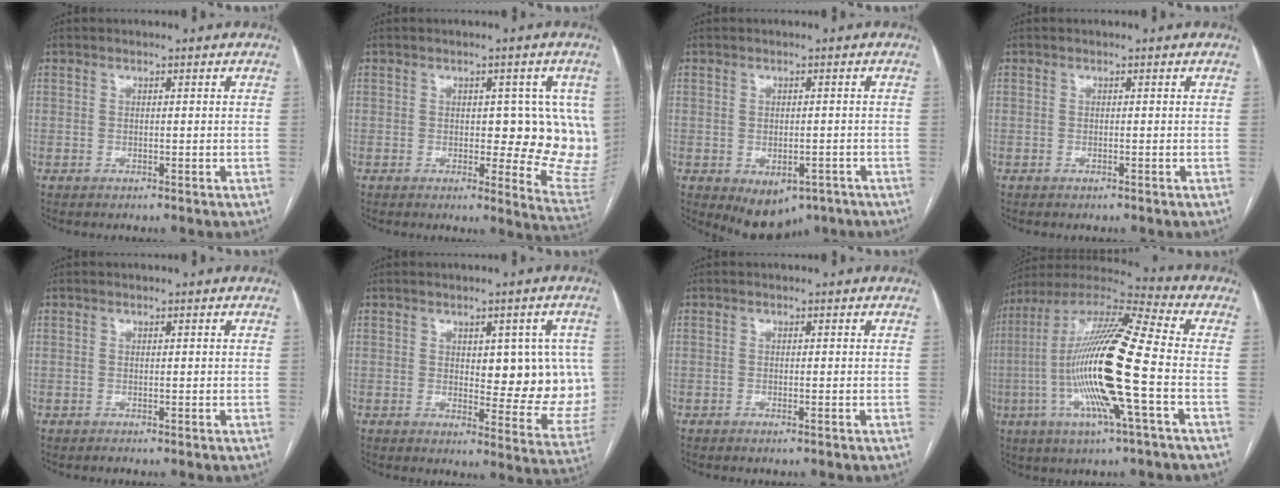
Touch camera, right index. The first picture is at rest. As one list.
[{"total": 10.3, "force": [0.7, 4.4, 9.3], "torque": [-0.095, -0.004, 0.007]}, {"total": 6.8, "force": [-3.7, 4.3, 3.7], "torque": [-0.047, -0.001, -0.046]}, {"total": 0.0}, {"total": 0.0}, {"total": 11.7, "force": [1.3, 4.9, 10.6], "torque": [-0.114, 0.003, 0.024]}, {"total": 0.7, "force": [-0.5, -0.1, 0.5], "torque": [-0.009, 0.000, -0.007]}, {"total": 19.9, "force": [-3.7, 0.8, 19.5], "torque": [-0.388, -0.006, -0.079]}]